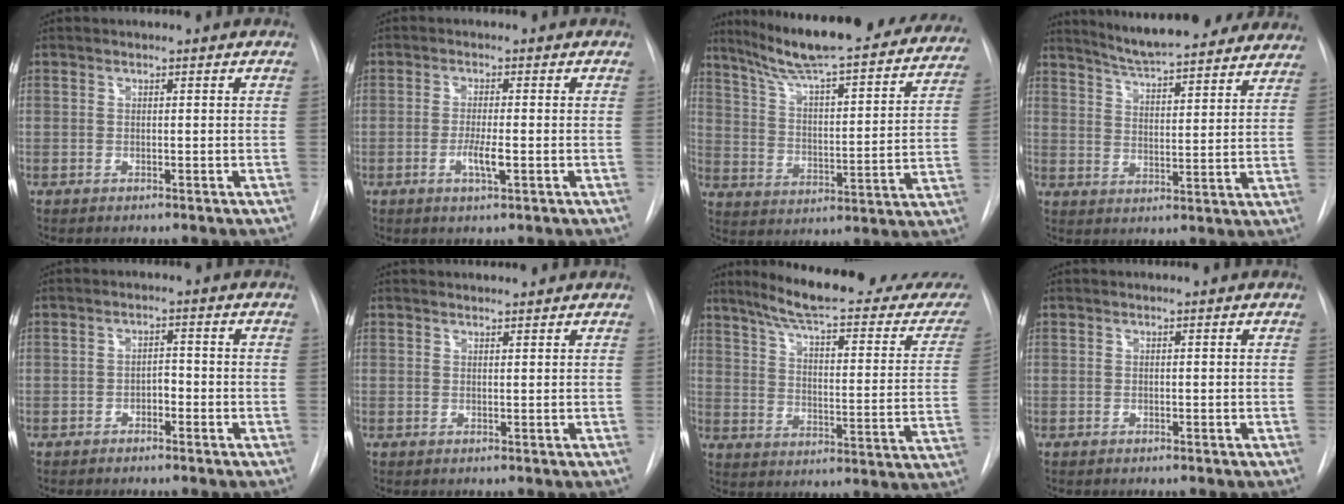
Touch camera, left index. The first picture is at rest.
{"total": 3.8, "force": [-2.6, 0.1, 2.8], "torque": [-0.055, -0.008, -0.041]}
{"total": 28.4, "force": [24.4, 3.9, 14.0], "torque": [-0.212, -0.048, 0.319]}
{"total": 20.5, "force": [18.3, 3.0, 8.7], "torque": [-0.127, -0.021, 0.234]}
{"total": 2.9, "force": [-2.7, 0.8, 0.9], "torque": [-0.007, 0.003, -0.042]}
{"total": 0.9, "force": [0.9, 0.0, 0.1], "torque": [-0.005, 0.010, 0.012]}
{"total": 25.9, "force": [22.1, 3.6, 12.9], "torque": [-0.176, -0.063, 0.271]}
{"total": 0.0}